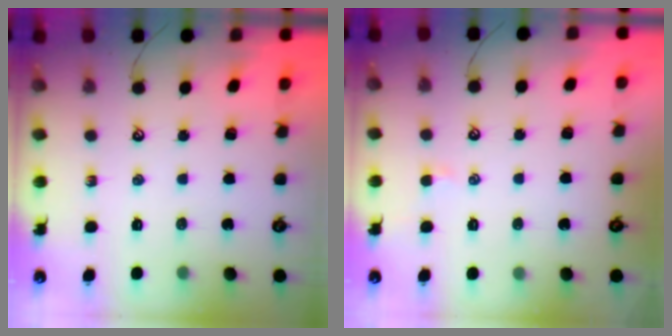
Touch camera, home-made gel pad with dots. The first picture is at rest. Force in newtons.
{"total": 1.2, "press": 1.1, "slide": 0.4}